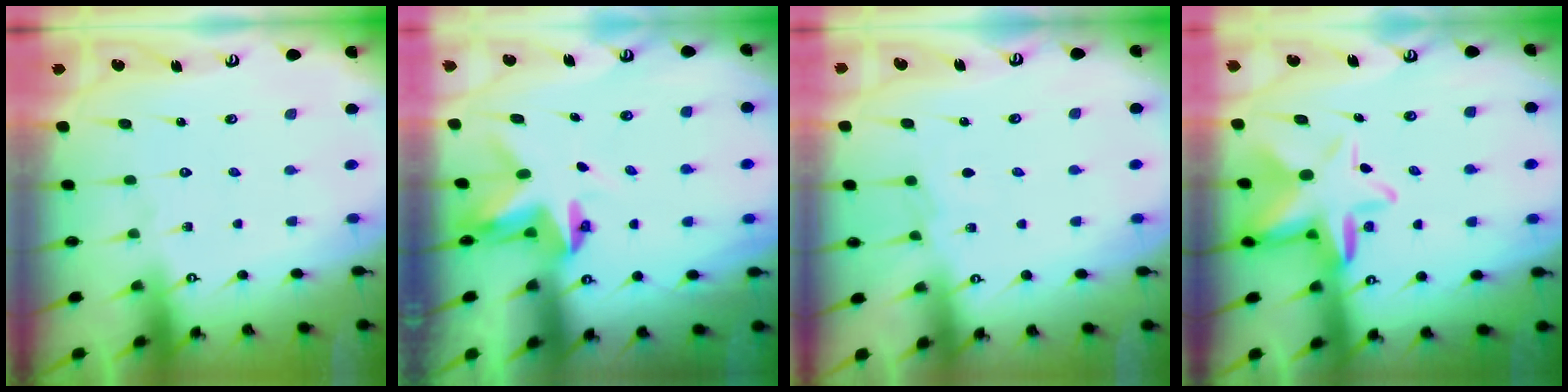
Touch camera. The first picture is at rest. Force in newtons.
{"total": 3.8, "press": 3.8, "slide": 0.2}
{"total": 4.8, "press": 4.7, "slide": 0.5}
{"total": 10.3, "press": 10.0, "slide": 2.7}